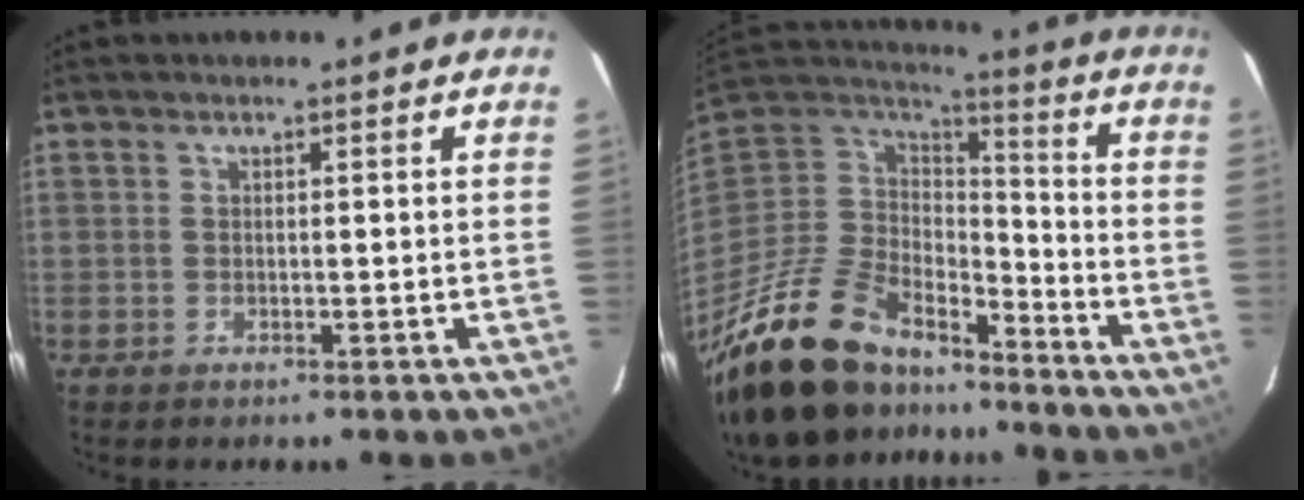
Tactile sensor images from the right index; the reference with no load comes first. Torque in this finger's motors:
{"motor_torque": [0.54, -1.04, 0.84, 0.21]}